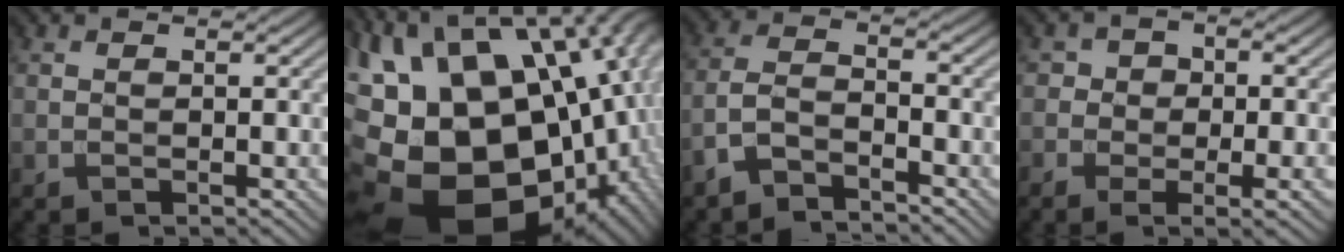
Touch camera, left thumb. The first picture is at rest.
{"total": 22.9, "force": [0.7, 13.5, 18.5], "torque": [-0.350, 0.011, 0.040]}
{"total": 5.1, "force": [-4.1, 1.6, 2.6], "torque": [-0.054, 0.001, -0.093]}
{"total": 7.4, "force": [-2.5, 4.9, 4.9], "torque": [-0.063, -0.010, -0.034]}